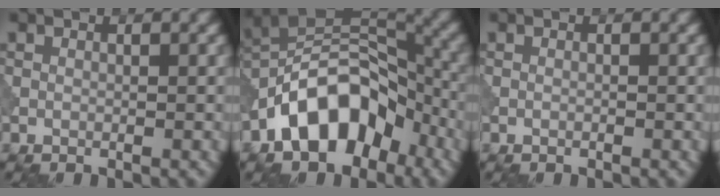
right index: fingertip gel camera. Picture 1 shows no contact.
{"total": 11.1, "force": [-5.6, 6.6, 6.9], "torque": [-0.099, 0.017, -0.116]}
{"total": 0.0}